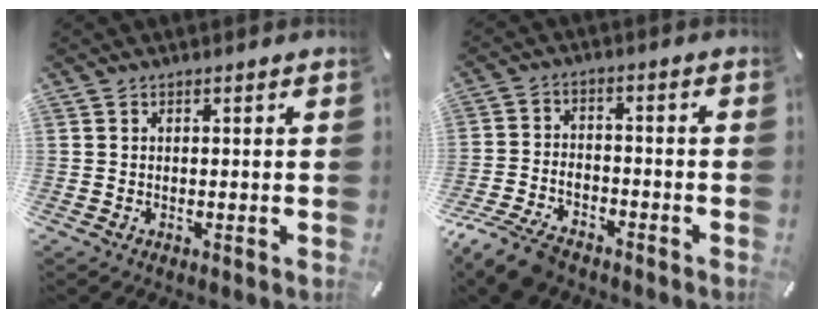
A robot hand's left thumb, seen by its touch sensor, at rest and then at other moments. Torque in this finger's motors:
{"motor_torque": [0.02, 0.62, 0.32, 0.31, 0.12]}